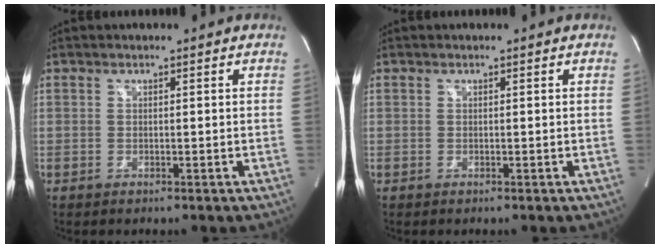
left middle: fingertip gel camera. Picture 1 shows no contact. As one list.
[{"total": 0.0}]